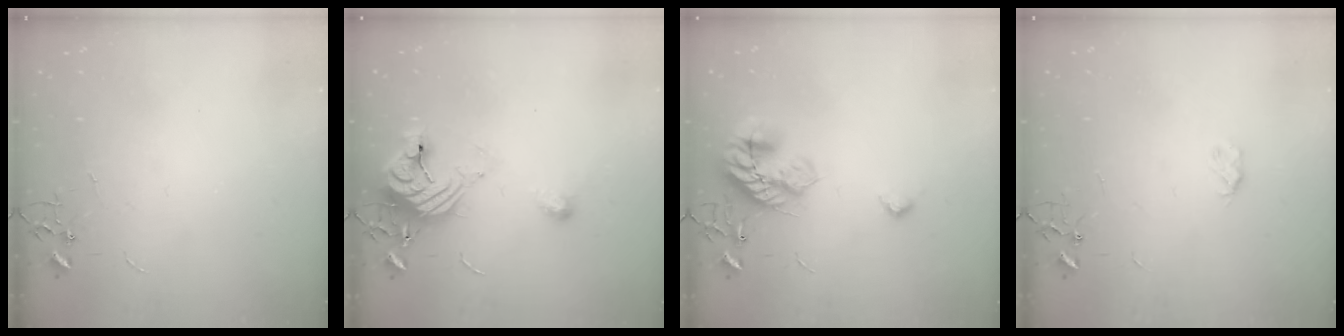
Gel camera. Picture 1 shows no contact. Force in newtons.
{"total": 12.9, "press": 12.8, "slide": 1.2}
{"total": 16.7, "press": 16.7, "slide": 0.6}
{"total": 3.9, "press": 3.9, "slide": 0.5}